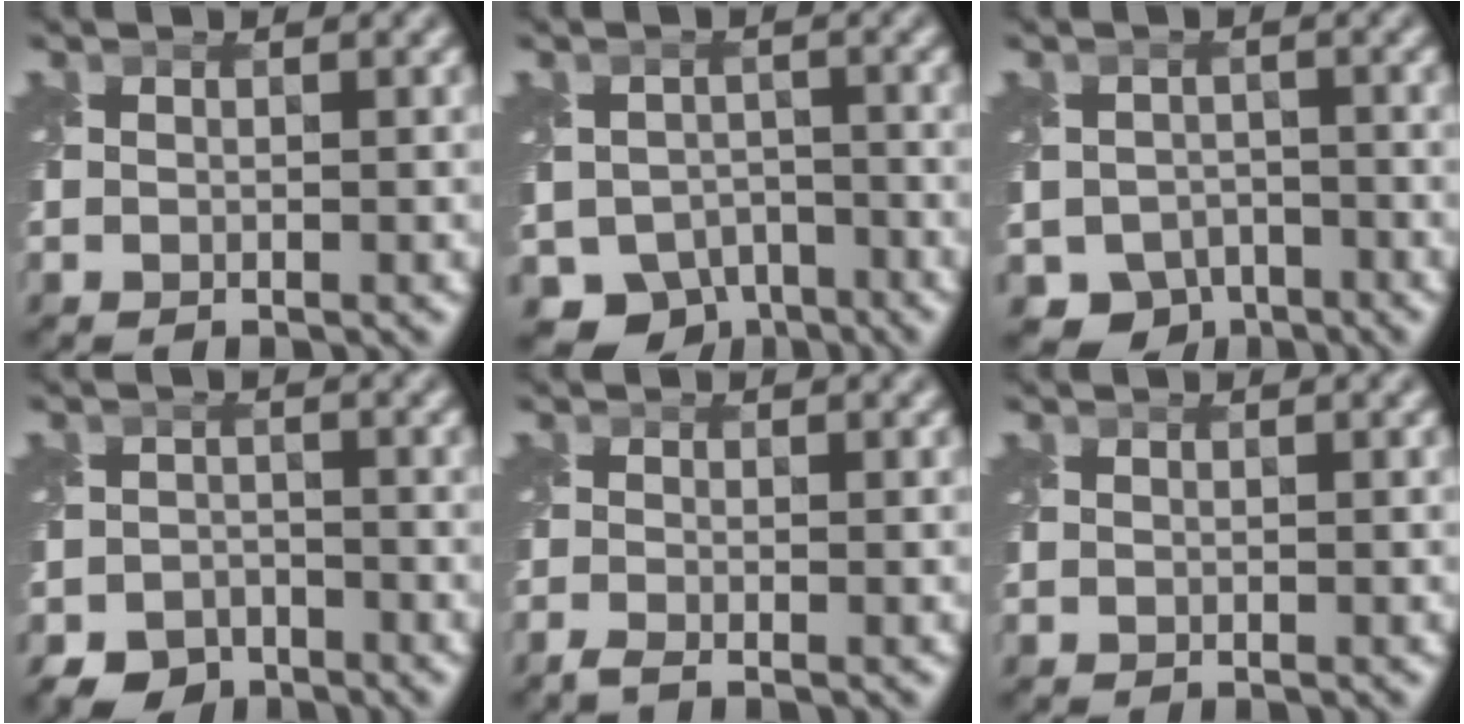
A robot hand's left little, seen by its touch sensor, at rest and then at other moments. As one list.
[{"total": 7.1, "force": [-4.8, 4.8, 2.1], "torque": [-0.025, -0.020, -0.075]}, {"total": 5.0, "force": [-3.3, 3.6, 1.1], "torque": [-0.010, -0.014, -0.054]}, {"total": 3.2, "force": [-2.6, 1.8, 0.7], "torque": [-0.010, -0.008, -0.049]}, {"total": 1.3, "force": [-1.1, 0.0, 0.6], "torque": [-0.017, -0.013, -0.031]}, {"total": 0.0}]